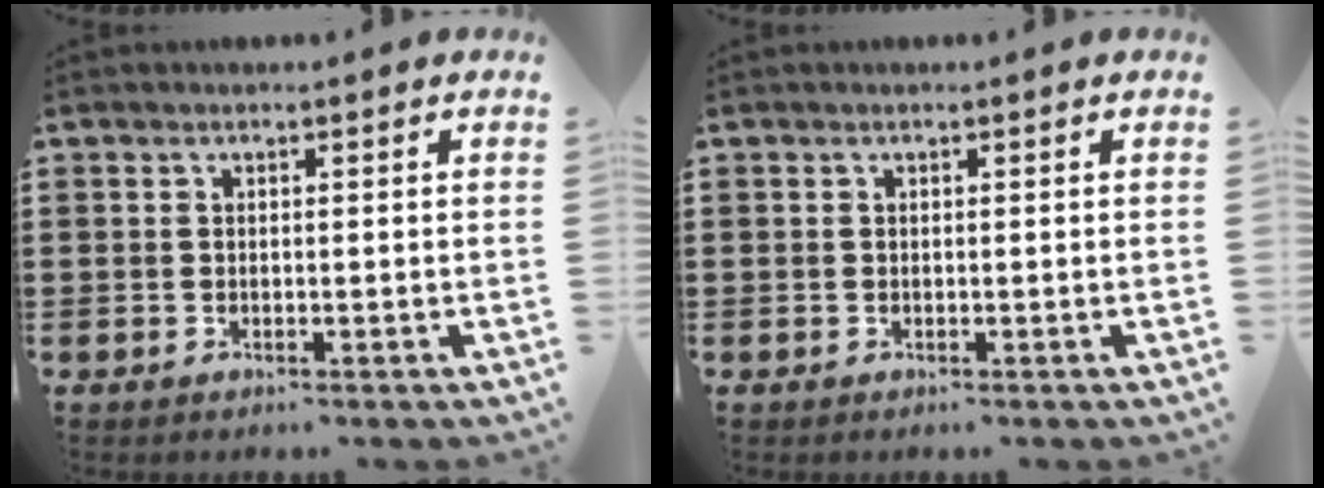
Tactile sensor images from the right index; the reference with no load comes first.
{"total": 0.0}